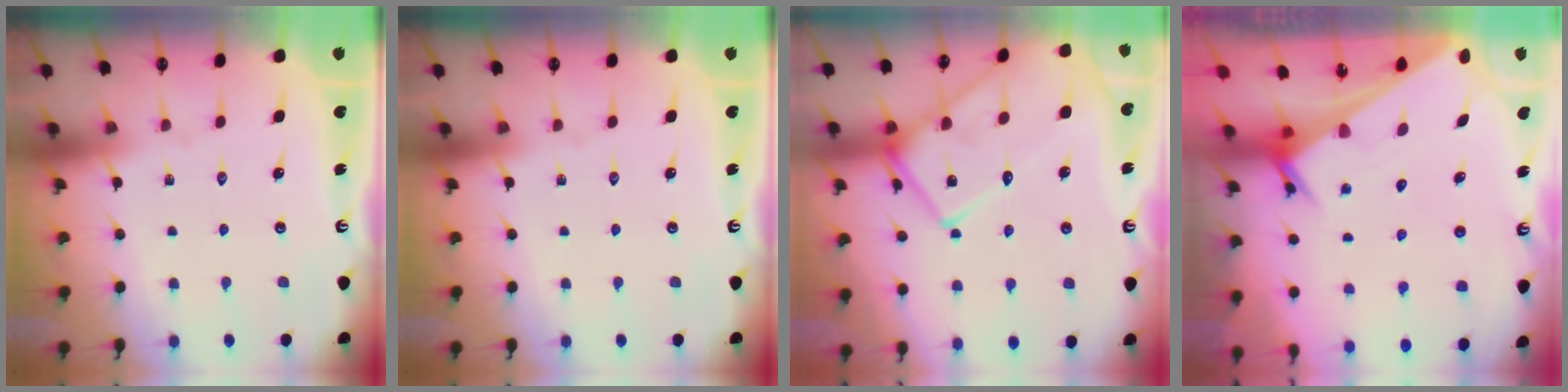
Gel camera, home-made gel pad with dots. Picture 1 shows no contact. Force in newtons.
{"total": 0.0}
{"total": 16.1, "press": 16.0, "slide": 1.6}
{"total": 3.3, "press": 3.2, "slide": 0.2}